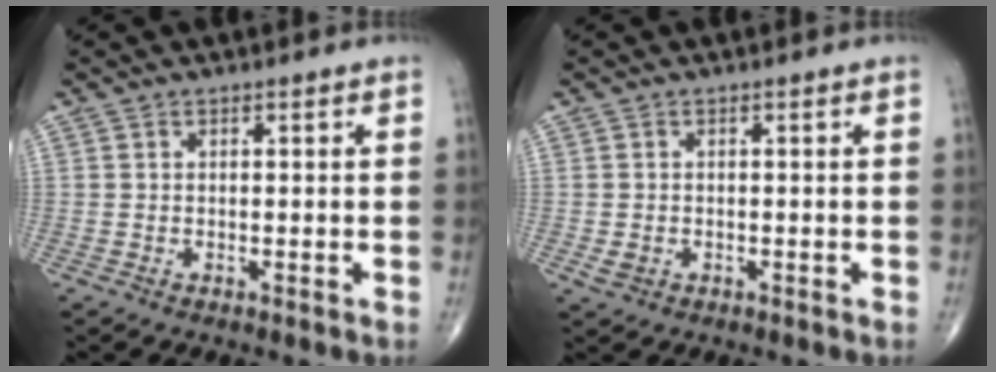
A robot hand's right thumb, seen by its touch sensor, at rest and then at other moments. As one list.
[{"total": 1.7, "force": [-0.5, 1.4, 0.9], "torque": [-0.012, 0.001, -0.002]}]